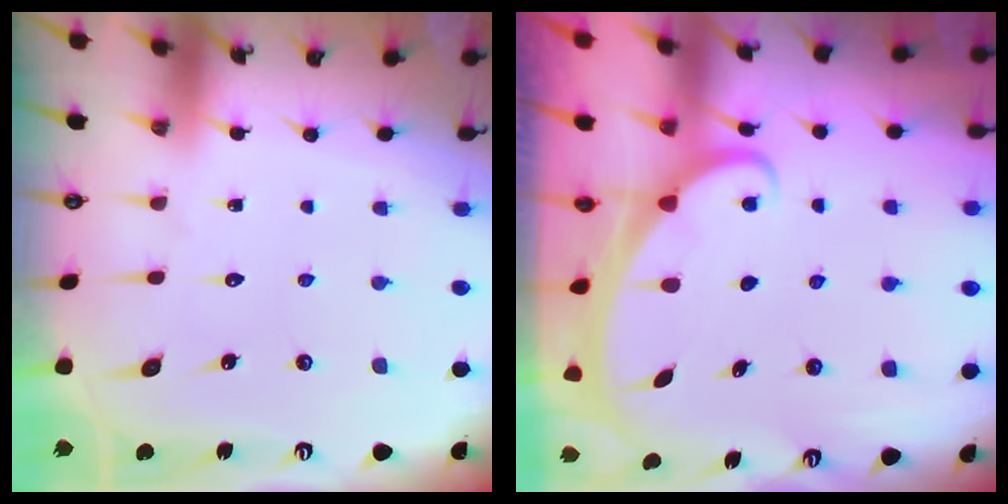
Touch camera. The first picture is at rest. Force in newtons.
{"total": 1.9, "press": 1.9, "slide": 0.1}